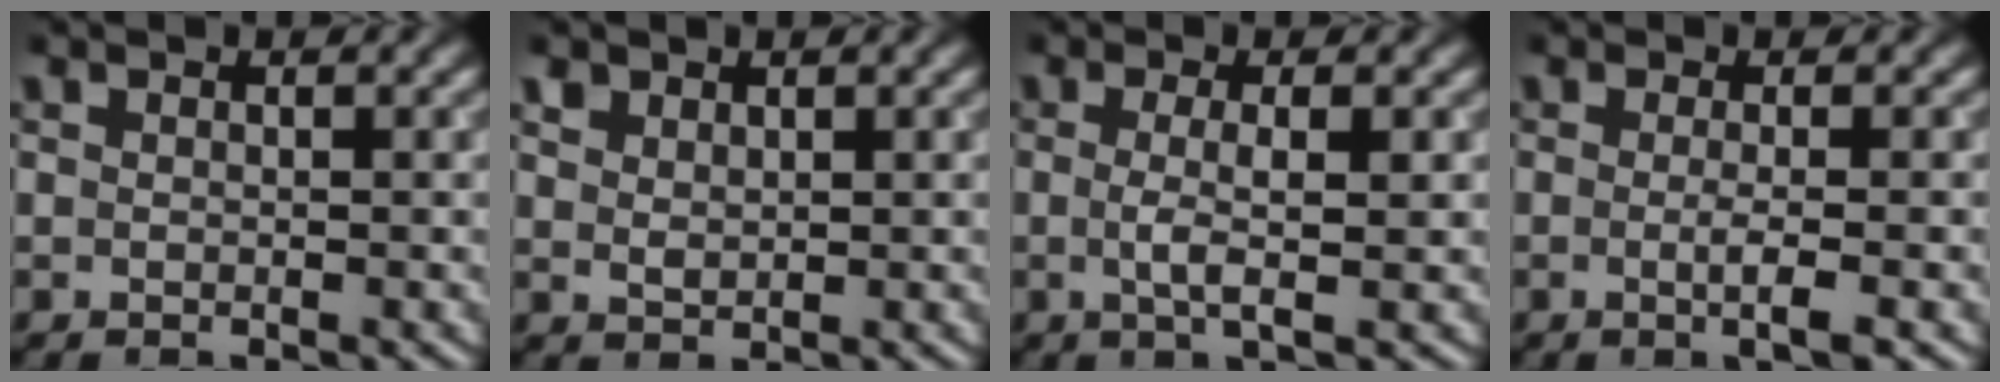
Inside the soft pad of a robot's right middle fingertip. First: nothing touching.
{"total": 1.6, "force": [1.2, 1.0, 0.5], "torque": [-0.012, -0.001, 0.026]}
{"total": 2.9, "force": [-0.1, 0.7, 2.8], "torque": [-0.052, -0.006, -0.003]}
{"total": 2.9, "force": [-0.4, 0.7, 2.8], "torque": [-0.036, -0.005, -0.010]}